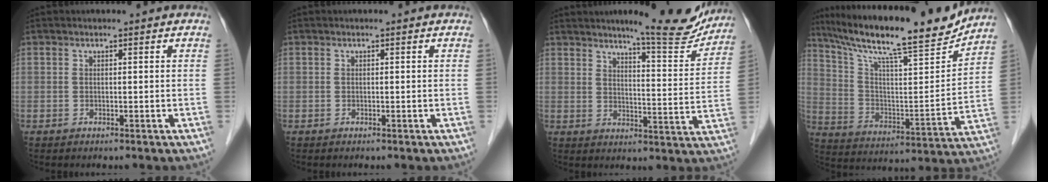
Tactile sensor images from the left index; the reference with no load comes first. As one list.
[{"total": 0.0}, {"total": 12.1, "force": [10.9, 0.8, 5.0], "torque": [-0.060, -0.031, 0.135]}, {"total": 21.9, "force": [18.7, 1.5, 11.3], "torque": [-0.203, -0.016, 0.295]}]